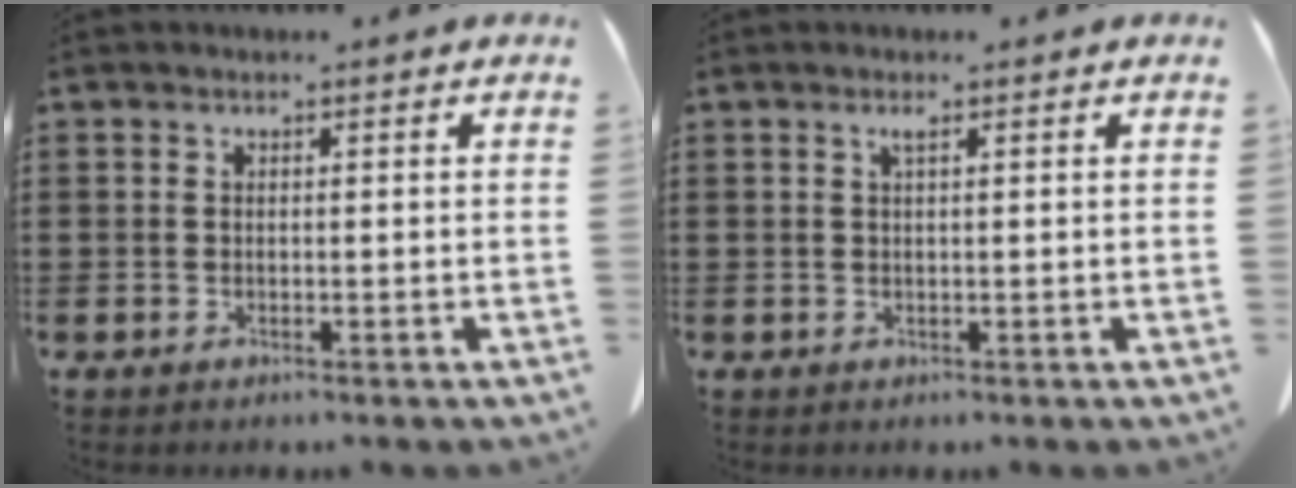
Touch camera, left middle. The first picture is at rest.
{"total": 1.0, "force": [0.4, 0.1, 0.8], "torque": [-0.018, 0.000, 0.009]}